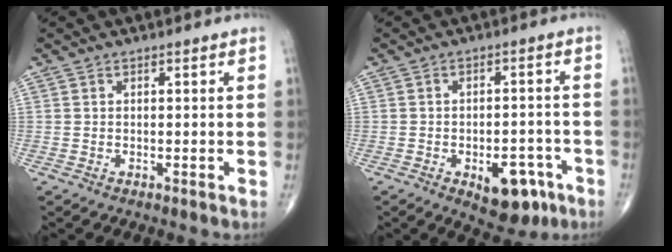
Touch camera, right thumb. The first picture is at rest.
{"total": 9.4, "force": [-4.3, 5.0, 6.8], "torque": [-0.063, 0.023, -0.049]}